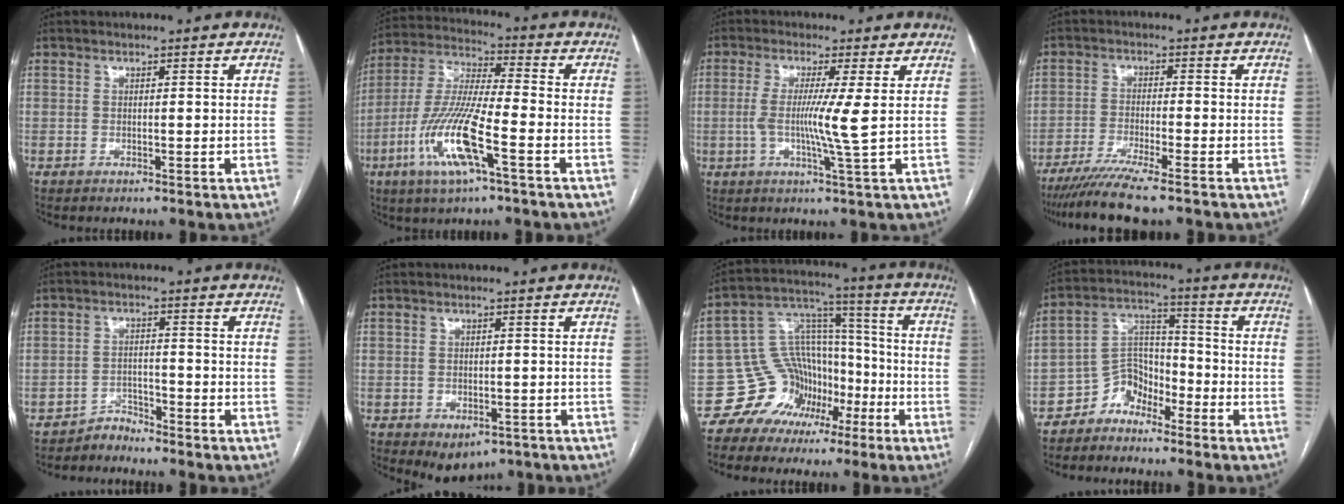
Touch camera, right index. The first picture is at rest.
{"total": 14.3, "force": [-5.6, 1.7, 13.1], "torque": [-0.277, -0.010, -0.107]}
{"total": 6.4, "force": [0.0, -1.2, 6.3], "torque": [-0.126, -0.011, -0.002]}
{"total": 8.9, "force": [-7.1, -0.3, 5.4], "torque": [-0.083, -0.025, -0.117]}
{"total": 2.7, "force": [-2.5, 0.7, -0.5], "torque": [0.020, -0.004, -0.045]}
{"total": 5.2, "force": [-3.1, 3.4, 2.4], "torque": [-0.022, -0.001, -0.032]}
{"total": 11.1, "force": [-6.1, 9.1, 1.9], "torque": [-0.033, 0.076, -0.095]}
{"total": 6.1, "force": [-4.7, 3.7, 1.5], "torque": [-0.022, 0.028, -0.090]}